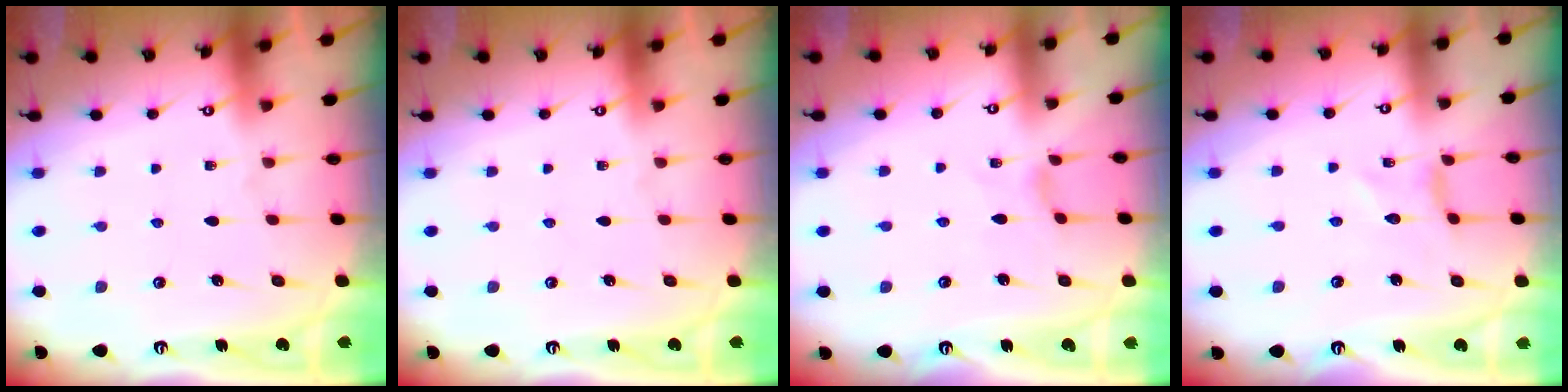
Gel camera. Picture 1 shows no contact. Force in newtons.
{"total": 0.0}
{"total": 1.2, "press": 1.2, "slide": 0.3}
{"total": 0.0}